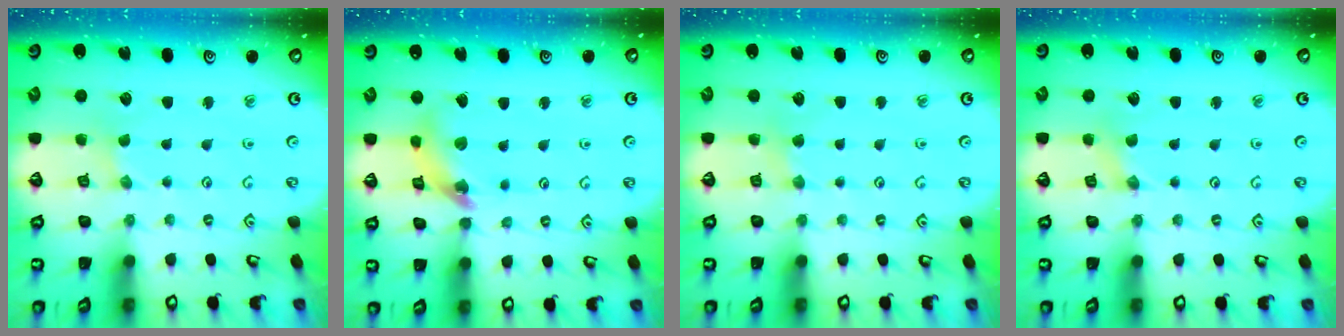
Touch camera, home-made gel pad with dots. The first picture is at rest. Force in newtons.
{"total": 12.1, "press": 12.0, "slide": 1.3}
{"total": 2.0, "press": 2.0, "slide": 0.4}
{"total": 0.0}